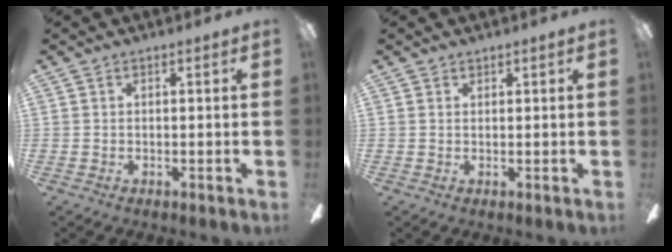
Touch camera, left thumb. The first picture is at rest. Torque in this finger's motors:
{"motor_torque": [-0.08, -0.16, -0.25, 0.21, -0.01]}